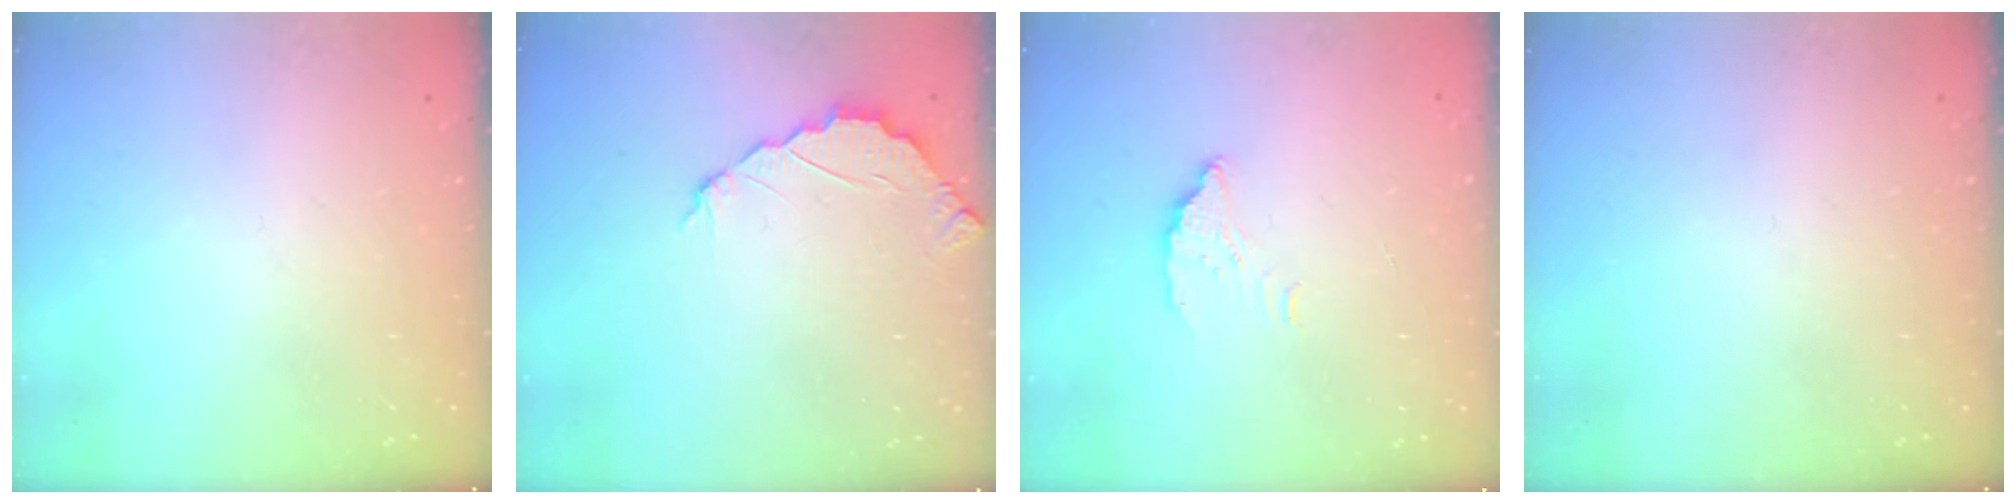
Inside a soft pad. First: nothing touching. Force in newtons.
{"total": 2.2, "press": 2.2, "slide": 0.2}
{"total": 3.6, "press": 3.6, "slide": 0.3}
{"total": 0.0}